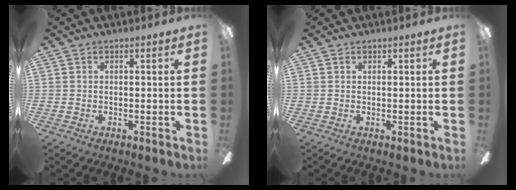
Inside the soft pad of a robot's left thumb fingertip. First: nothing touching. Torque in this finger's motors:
{"motor_torque": [-0.25, -0.31, 0.28, -0.35, -0.03]}